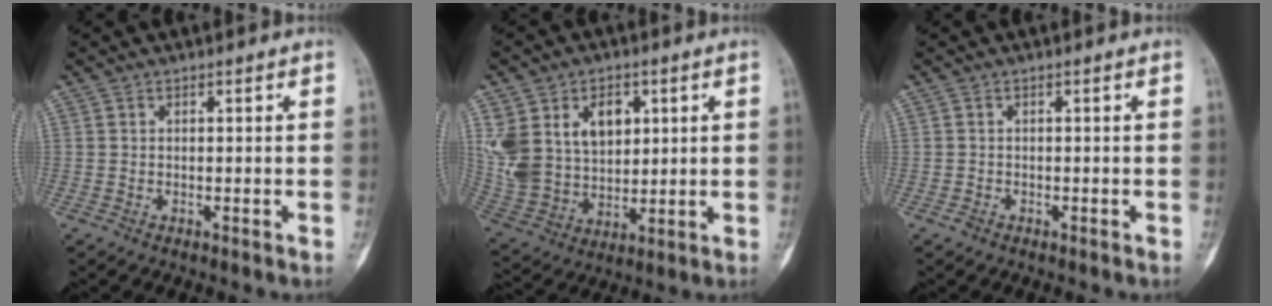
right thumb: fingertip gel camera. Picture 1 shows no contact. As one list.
[{"total": 17.9, "force": [5.5, 13.0, 11.1], "torque": [-0.208, -0.004, 0.123]}, {"total": 0.6, "force": [-0.4, 0.4, 0.1], "torque": [0.001, 0.002, -0.010]}]